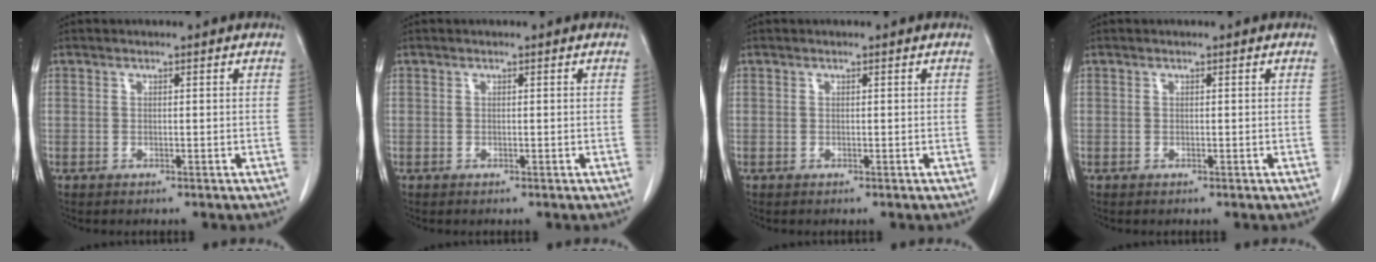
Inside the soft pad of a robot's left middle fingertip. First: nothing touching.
{"total": 0.0}
{"total": 0.0}
{"total": 0.0}